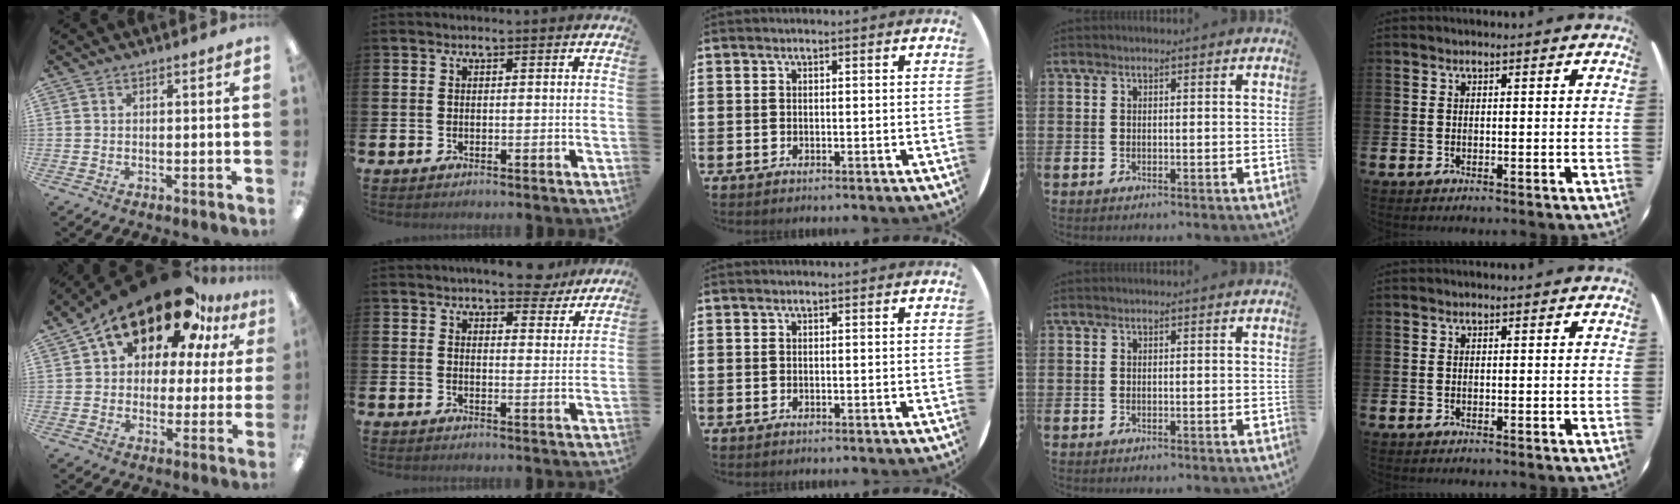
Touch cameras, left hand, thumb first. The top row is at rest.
{"thumb": {"total": 18.1, "force": [12.8, 9.0, 9.1], "torque": [-0.168, -0.081, 0.223]}, "index": {"total": 6.3, "force": [5.9, 1.5, 1.7], "torque": [-0.024, -0.030, 0.105]}}